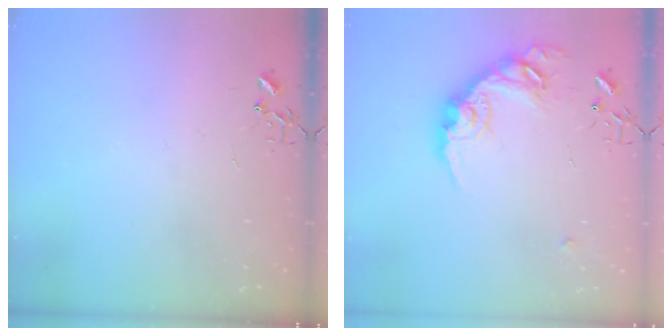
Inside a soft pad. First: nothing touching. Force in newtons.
{"total": 18.5, "press": 18.5, "slide": 0.9}